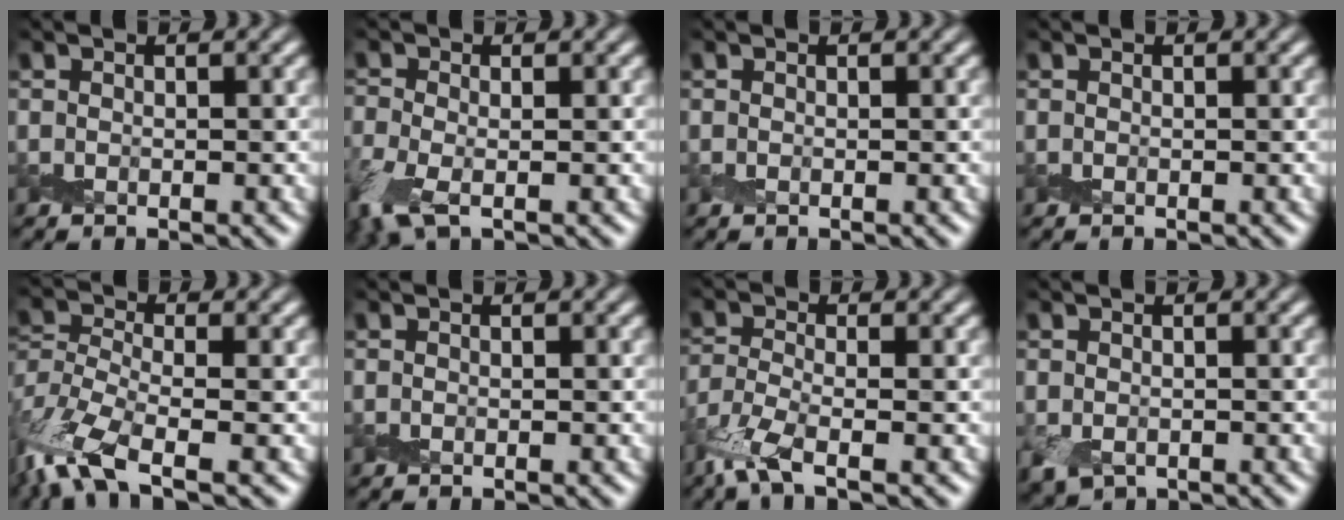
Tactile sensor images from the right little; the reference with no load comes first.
{"total": 4.5, "force": [-2.2, 2.0, 3.4], "torque": [-0.093, -0.015, -0.053]}
{"total": 0.0}
{"total": 0.0}
{"total": 8.3, "force": [-5.1, 2.9, 5.9], "torque": [-0.137, -0.019, -0.110]}
{"total": 0.0}
{"total": 3.9, "force": [-2.8, 0.8, 2.6], "torque": [-0.068, -0.013, -0.071]}
{"total": 1.7, "force": [-0.8, 1.1, 1.0], "torque": [-0.026, -0.015, -0.012]}